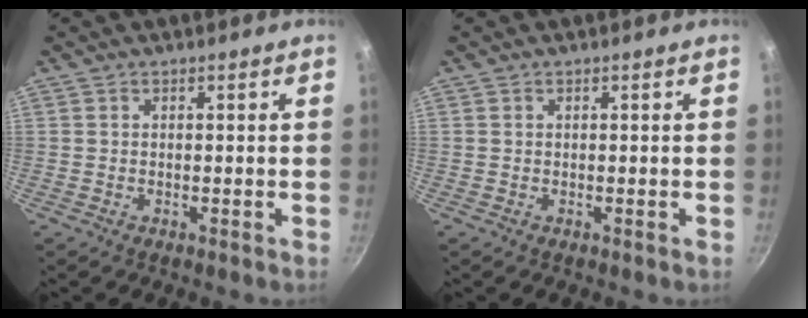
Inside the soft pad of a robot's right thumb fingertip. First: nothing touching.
{"total": 0.0}